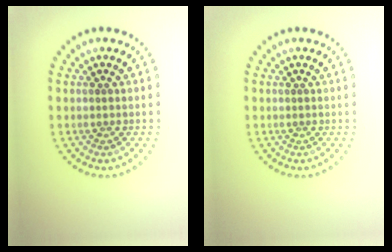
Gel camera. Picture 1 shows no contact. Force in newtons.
{"total": 0.0}